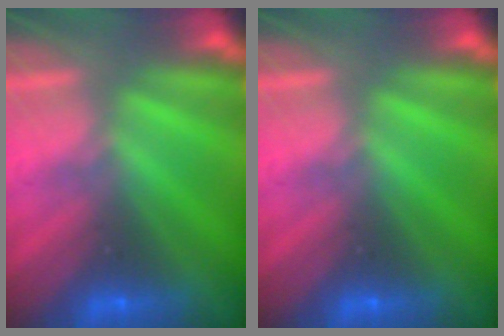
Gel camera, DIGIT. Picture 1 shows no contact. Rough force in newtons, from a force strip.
{"total": 0.0}